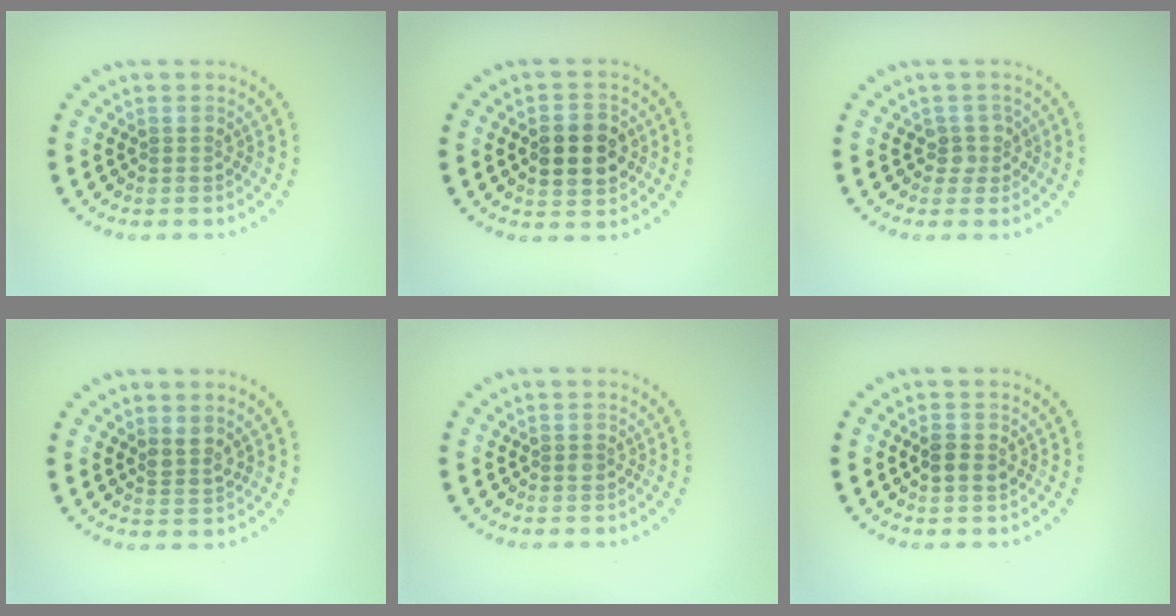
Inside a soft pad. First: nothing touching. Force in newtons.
{"total": 4.8, "press": 4.8, "slide": 0.3}
{"total": 1.6, "press": 1.2, "slide": 1.0}
{"total": 1.6, "press": 1.3, "slide": 0.9}
{"total": 0.5, "press": 0.5, "slide": 0.1}
{"total": 1.7, "press": 1.7, "slide": 0.1}